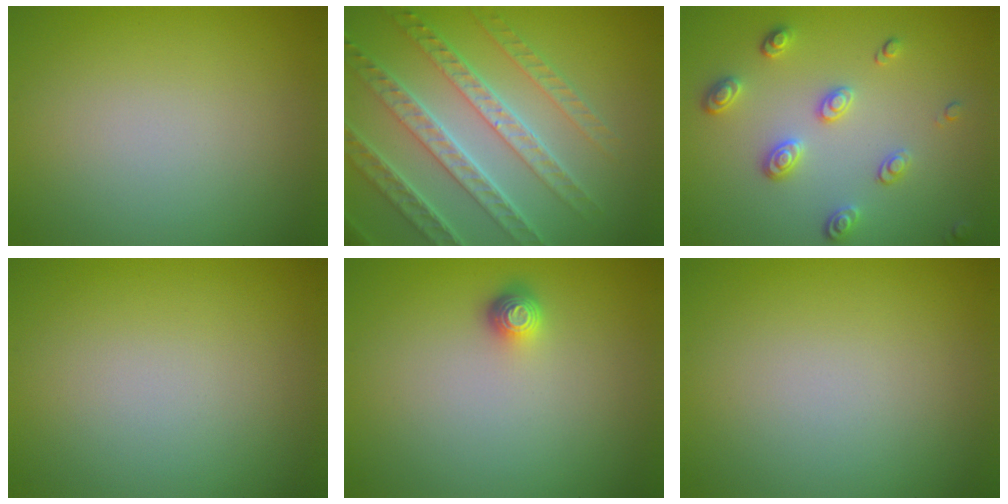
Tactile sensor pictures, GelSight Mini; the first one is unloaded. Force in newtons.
{"total": 7.7, "press": 5.6, "slide": 5.2}
{"total": 2.8, "press": 2.4, "slide": 1.4}
{"total": 0.0}
{"total": 1.6, "press": 1.1, "slide": 1.0}
{"total": 0.0}